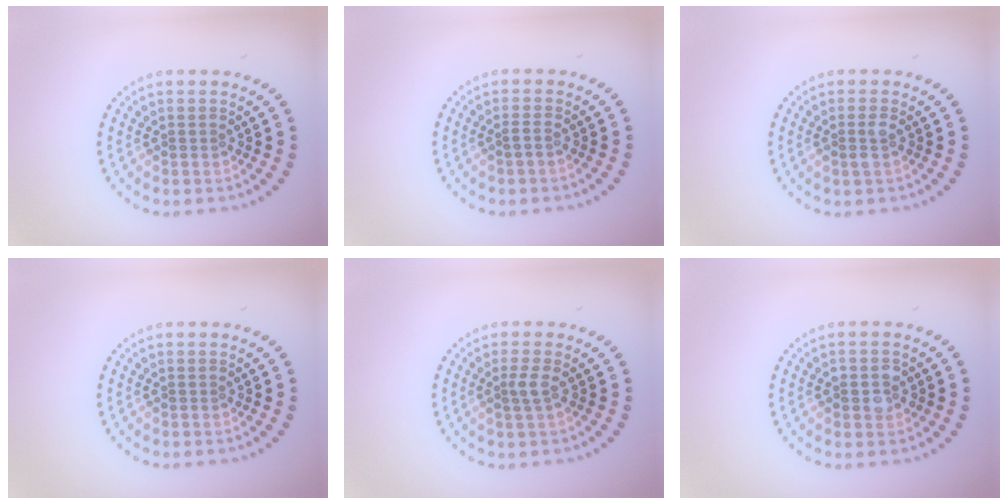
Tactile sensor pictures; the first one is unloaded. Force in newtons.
{"total": 0.6, "press": 0.3, "slide": 0.6}
{"total": 1.1, "press": 1.0, "slide": 0.4}
{"total": 0.0}
{"total": 1.4, "press": 1.1, "slide": 0.8}
{"total": 2.0, "press": 2.0, "slide": 0.2}